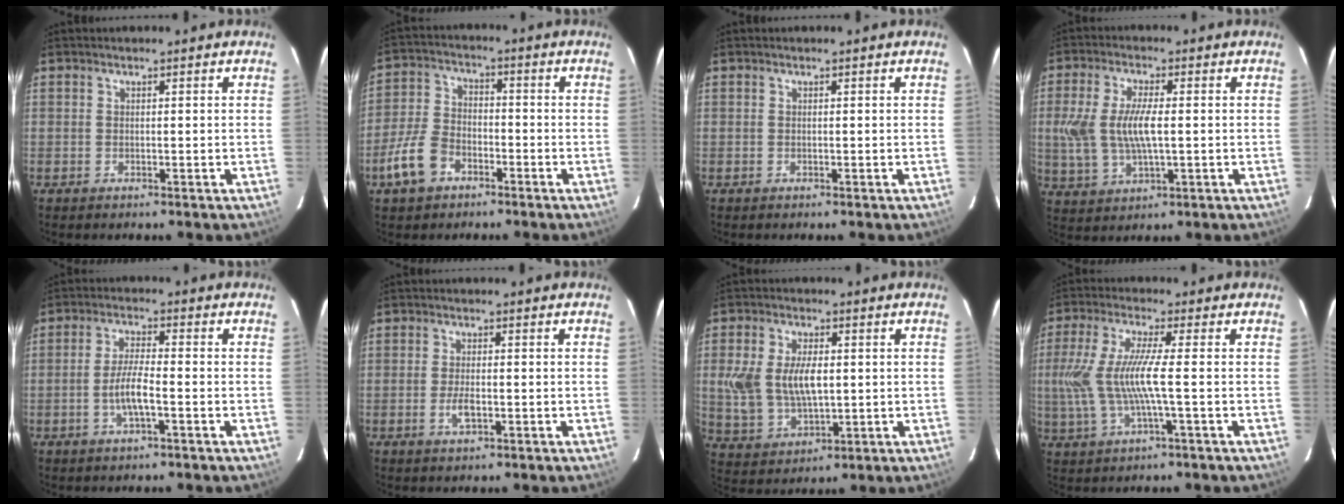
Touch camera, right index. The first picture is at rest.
{"total": 11.0, "force": [-6.5, 6.6, 5.9], "torque": [-0.135, 0.016, -0.126]}
{"total": 0.0}
{"total": 10.3, "force": [0.1, 4.2, 9.5], "torque": [-0.203, 0.001, 0.007]}
{"total": 5.6, "force": [-2.0, 0.8, 5.1], "torque": [-0.103, 0.000, -0.039]}
{"total": 3.2, "force": [-1.1, 1.1, 2.8], "torque": [-0.060, -0.003, -0.020]}
{"total": 11.4, "force": [0.9, 6.6, 9.2], "torque": [-0.195, 0.004, 0.026]}
{"total": 10.0, "force": [-1.0, 0.7, 9.9], "torque": [-0.207, -0.004, -0.013]}